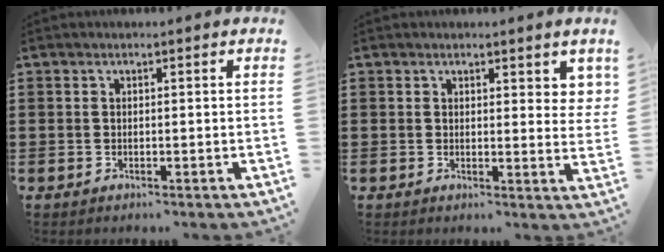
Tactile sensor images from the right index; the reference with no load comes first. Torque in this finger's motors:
{"motor_torque": [-0.18, 0.20, 0.15, 0.00]}